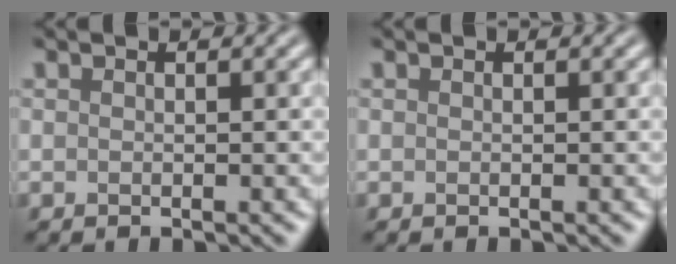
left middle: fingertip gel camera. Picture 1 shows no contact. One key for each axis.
{"total": 0.0}